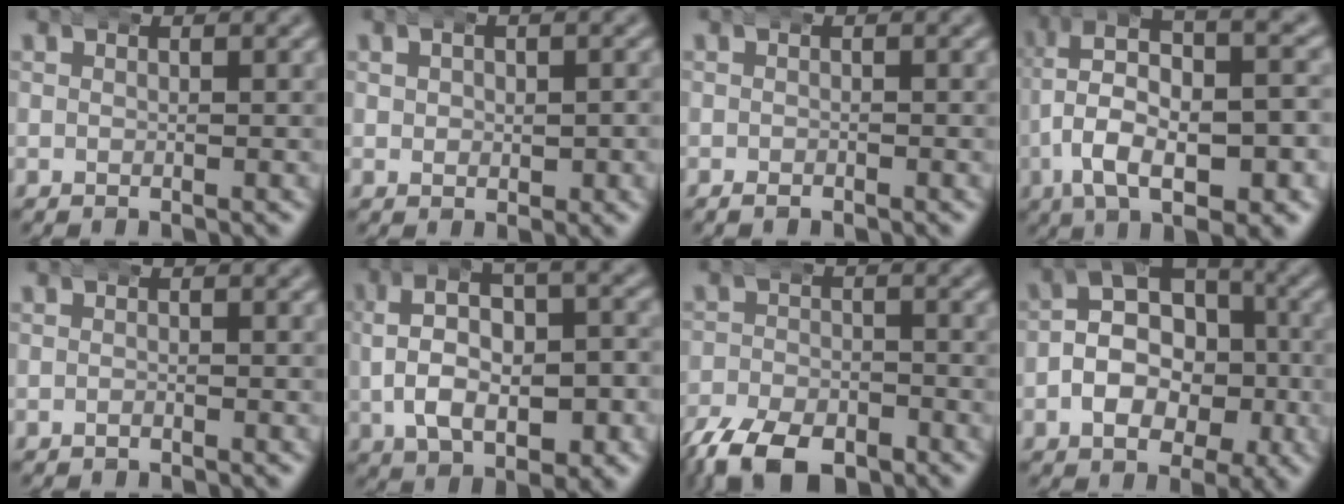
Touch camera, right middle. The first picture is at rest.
{"total": 1.4, "force": [0.2, 1.0, 0.9], "torque": [-0.019, -0.006, 0.010]}
{"total": 0.7, "force": [-0.7, 0.2, 0.1], "torque": [-0.006, -0.005, -0.010]}
{"total": 8.6, "force": [0.0, 4.4, 7.4], "torque": [-0.137, -0.022, 0.011]}
{"total": 0.5, "force": [-0.5, 0.0, 0.0], "torque": [-0.001, -0.002, -0.009]}
{"total": 8.4, "force": [0.6, 5.1, 6.7], "torque": [-0.102, -0.001, 0.008]}
{"total": 7.1, "force": [-5.3, 3.4, 3.3], "torque": [-0.051, -0.019, -0.087]}
{"total": 7.6, "force": [-1.0, 6.0, 4.6], "torque": [-0.069, -0.016, -0.022]}